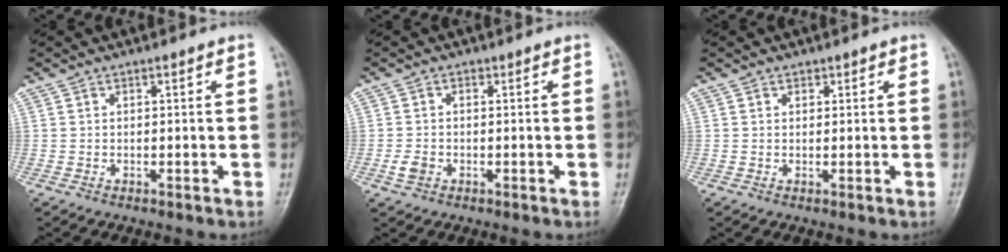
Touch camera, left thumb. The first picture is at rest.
{"total": 2.5, "force": [-0.8, 2.0, 1.3], "torque": [-0.019, 0.002, -0.014]}
{"total": 0.9, "force": [0.6, 0.7, 0.1], "torque": [0.009, -0.003, 0.006]}